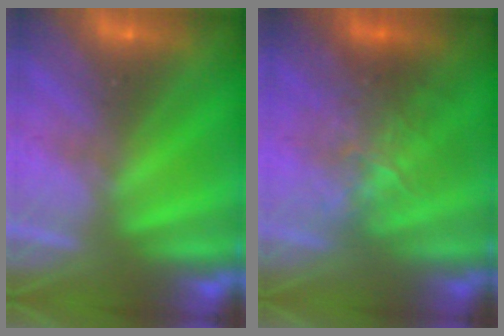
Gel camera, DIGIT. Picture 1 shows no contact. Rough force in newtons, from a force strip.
{"total": 2.6}